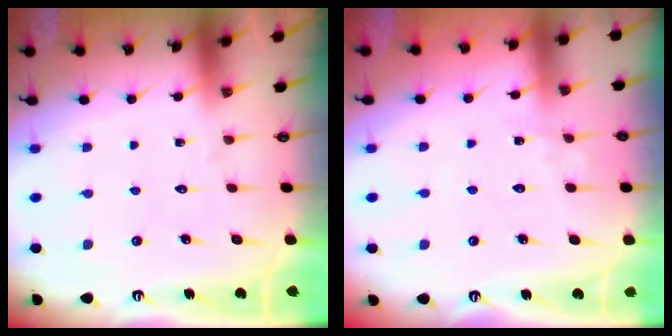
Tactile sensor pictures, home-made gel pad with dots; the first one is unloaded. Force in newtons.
{"total": 3.3, "press": 3.3, "slide": 0.3}